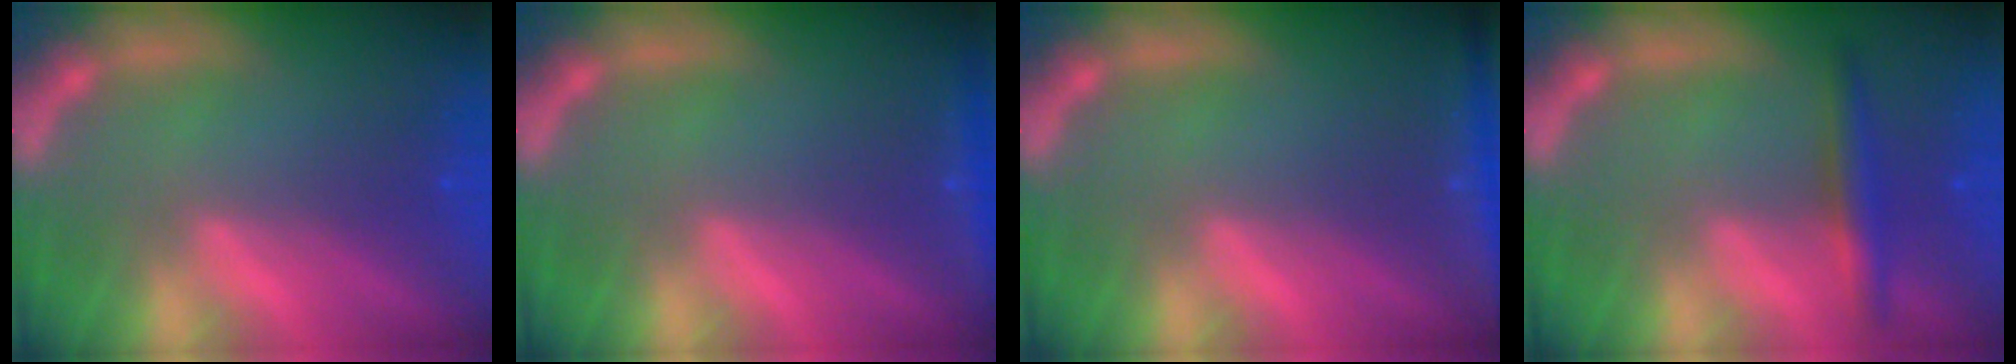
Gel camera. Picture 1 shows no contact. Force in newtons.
{"total": 1.9}
{"total": 5.0}
{"total": 3.0}